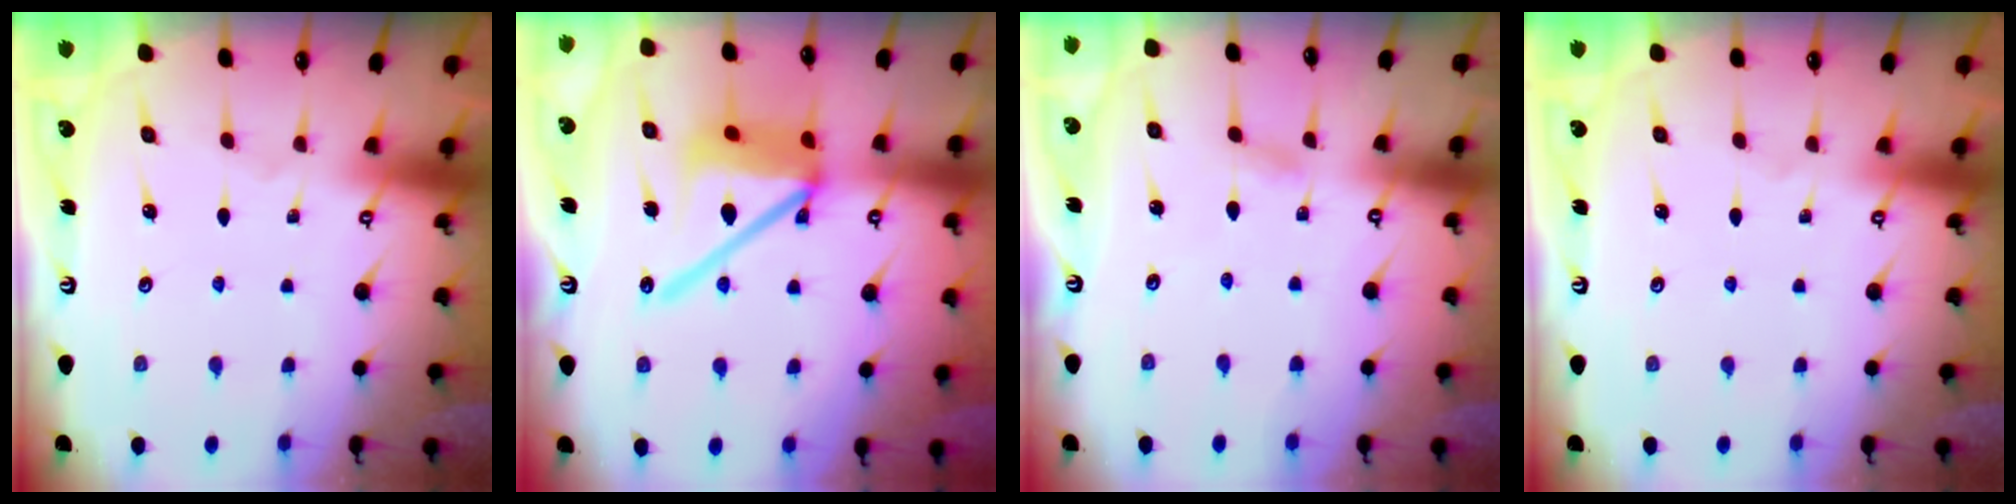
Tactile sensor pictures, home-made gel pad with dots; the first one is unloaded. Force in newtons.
{"total": 17.4, "press": 17.3, "slide": 1.9}
{"total": 2.9, "press": 2.8, "slide": 0.3}
{"total": 0.0}